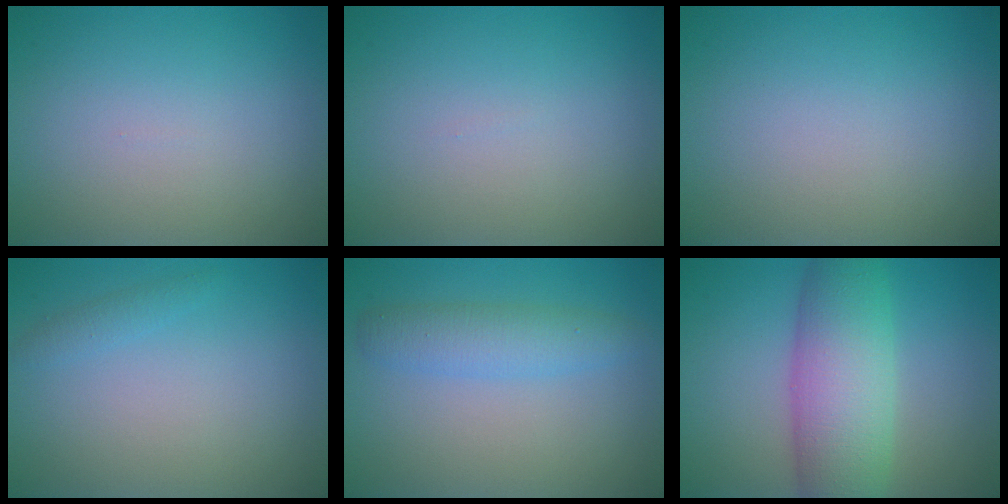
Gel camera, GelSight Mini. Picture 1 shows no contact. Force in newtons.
{"total": 0.0}
{"total": 0.0}
{"total": 0.9, "press": 0.9, "slide": 0.1}
{"total": 3.1, "press": 3.1, "slide": 0.1}
{"total": 7.8, "press": 7.8, "slide": 0.1}